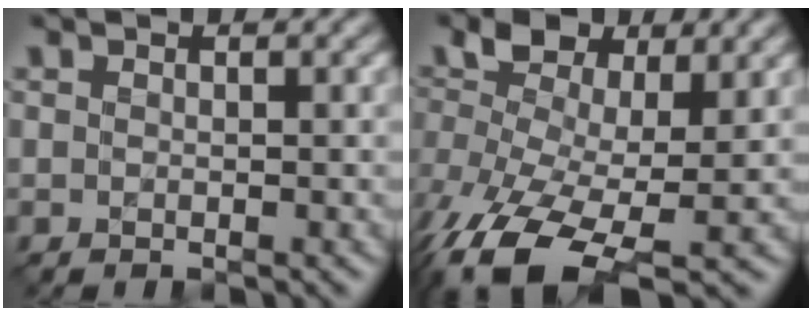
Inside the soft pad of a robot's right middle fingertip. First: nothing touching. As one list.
[{"total": 8.6, "force": [-1.7, 4.8, 6.9], "torque": [-0.156, 0.001, -0.044]}]